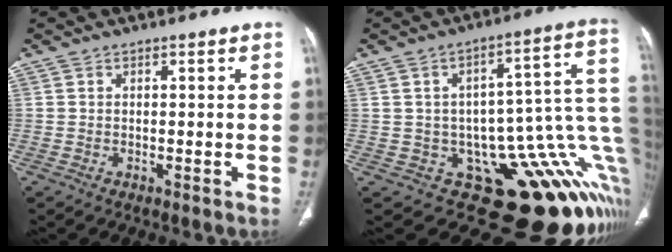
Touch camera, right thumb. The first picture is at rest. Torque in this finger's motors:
{"motor_torque": [0.14, 0.28, -0.03, -0.24, 0.11]}